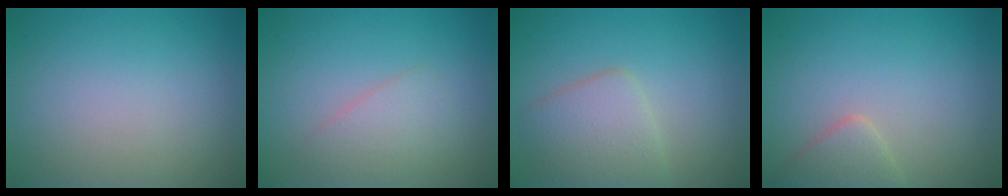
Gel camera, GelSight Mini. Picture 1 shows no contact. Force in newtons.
{"total": 2.3, "press": 2.3, "slide": 0.1}
{"total": 3.6, "press": 3.6, "slide": 0.1}
{"total": 2.2, "press": 2.2, "slide": 0.2}